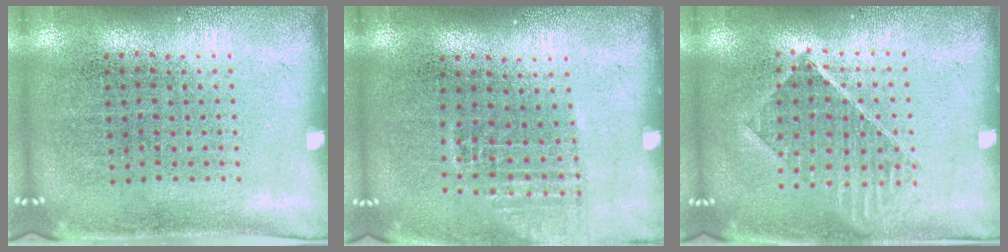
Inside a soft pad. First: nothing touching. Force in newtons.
{"total": 1.1, "press": 1.0, "slide": 0.5}
{"total": 1.2, "press": 1.1, "slide": 0.4}